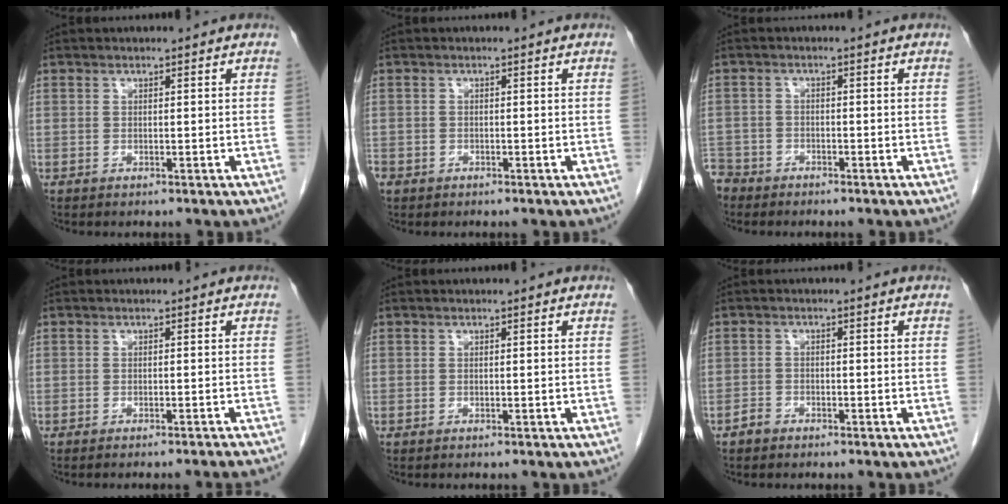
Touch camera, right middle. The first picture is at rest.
{"total": 2.7, "force": [-1.7, 1.9, 0.7], "torque": [-0.020, 0.000, -0.033]}
{"total": 4.4, "force": [-3.8, 2.2, -0.3], "torque": [0.007, 0.000, -0.078]}
{"total": 6.4, "force": [-5.9, -1.0, 2.2], "torque": [-0.010, -0.013, -0.071]}
{"total": 0.0}
{"total": 1.5, "force": [-1.2, 0.8, 0.2], "torque": [-0.007, 0.004, -0.023]}